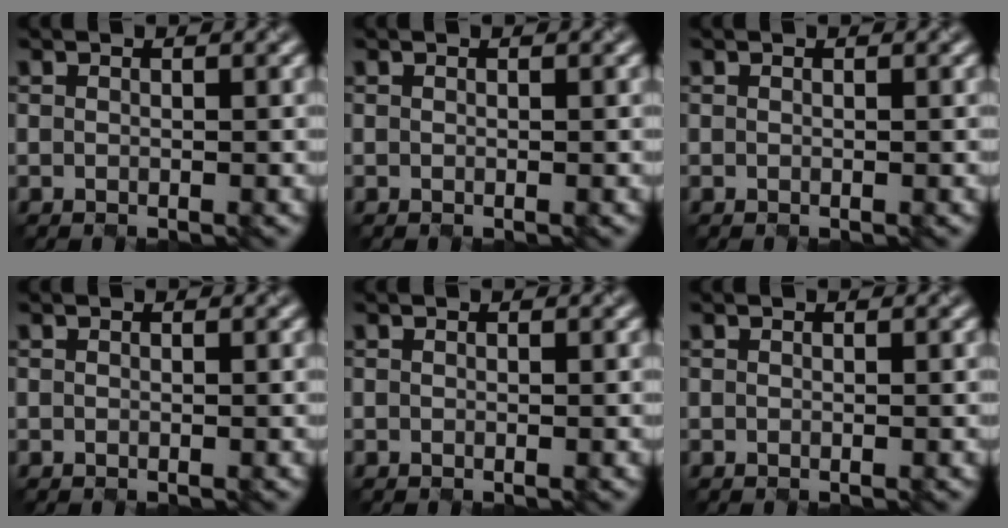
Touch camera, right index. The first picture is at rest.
{"total": 0.0}
{"total": 0.0}
{"total": 0.0}
{"total": 0.0}
{"total": 0.0}